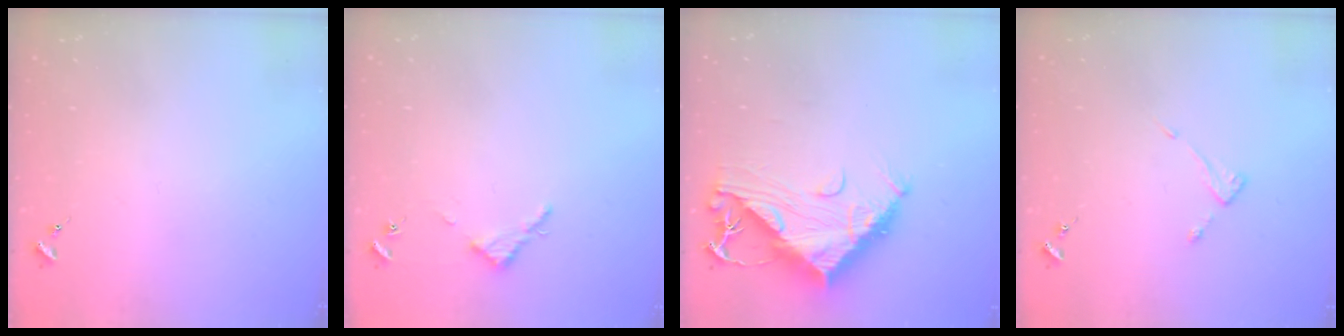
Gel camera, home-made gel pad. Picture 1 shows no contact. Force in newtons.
{"total": 2.8, "press": 2.8, "slide": 0.3}
{"total": 14.1, "press": 14.0, "slide": 1.3}
{"total": 3.8, "press": 3.7, "slide": 0.4}